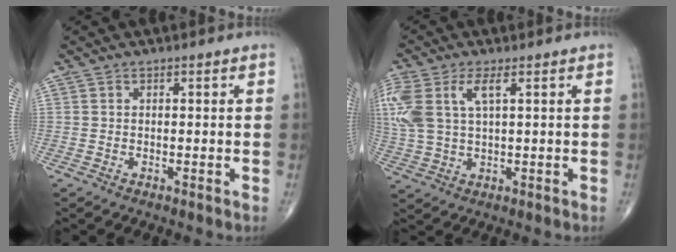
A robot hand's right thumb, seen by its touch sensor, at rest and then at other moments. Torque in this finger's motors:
{"motor_torque": [0.26, 0.37, 0.88, 0.41, 0.15]}